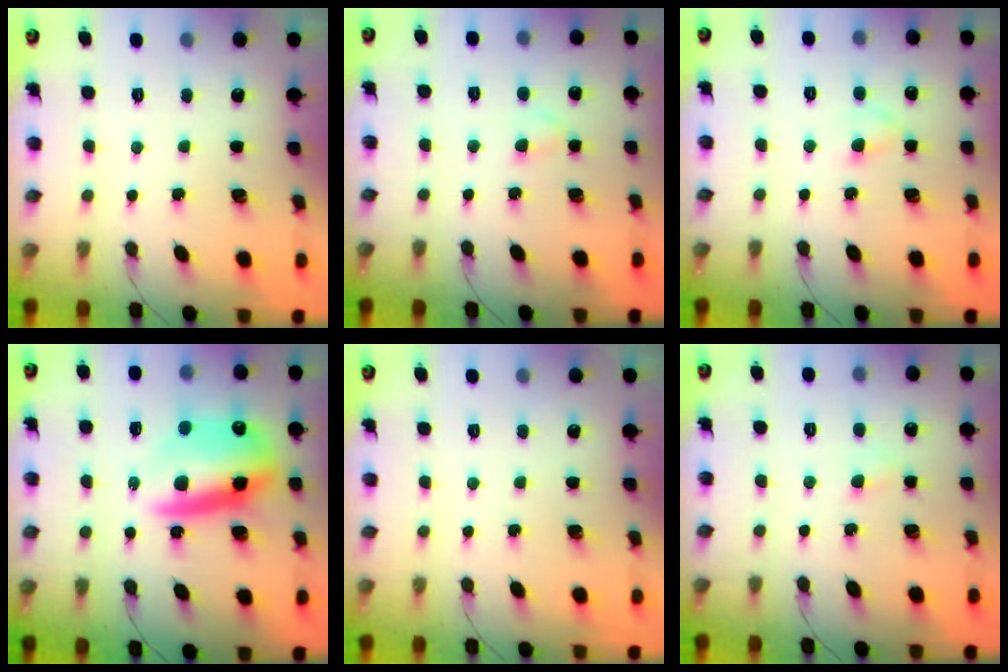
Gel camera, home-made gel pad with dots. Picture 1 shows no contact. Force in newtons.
{"total": 1.9, "press": 1.7, "slide": 0.9}
{"total": 2.2, "press": 2.1, "slide": 0.8}
{"total": 15.8, "press": 15.3, "slide": 3.9}
{"total": 0.0}
{"total": 1.5, "press": 1.4, "slide": 0.7}